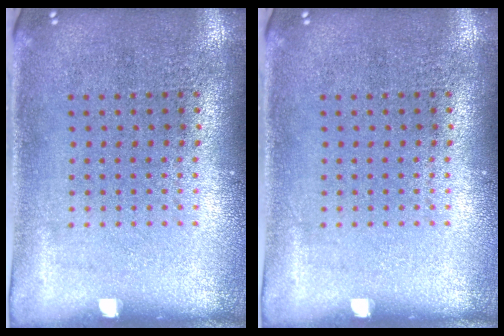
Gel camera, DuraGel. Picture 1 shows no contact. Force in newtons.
{"total": 0.0}